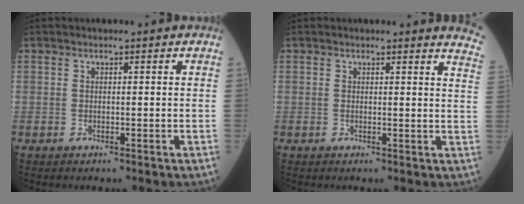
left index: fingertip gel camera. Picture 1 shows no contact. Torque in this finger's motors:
{"motor_torque": [-0.31, -0.36, 0.02, 0.01]}